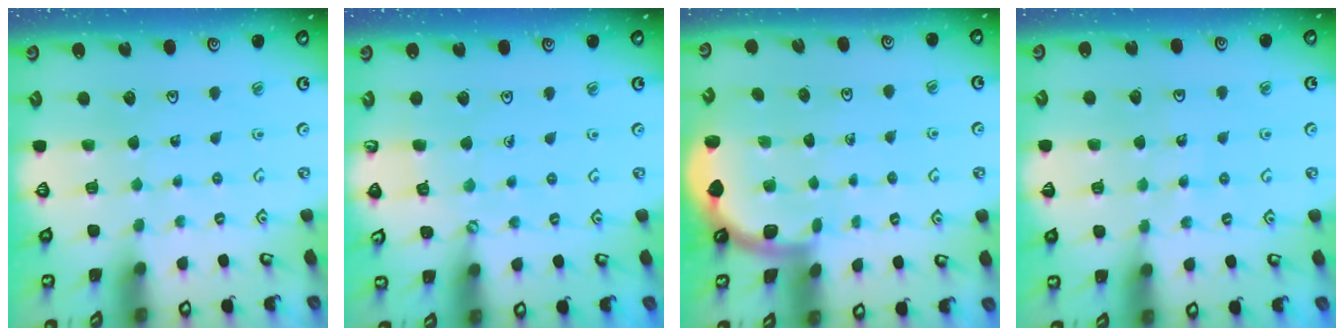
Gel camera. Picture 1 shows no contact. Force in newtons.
{"total": 4.8, "press": 4.8, "slide": 0.5}
{"total": 1.9, "press": 1.9, "slide": 0.0}
{"total": 5.3, "press": 4.9, "slide": 2.0}